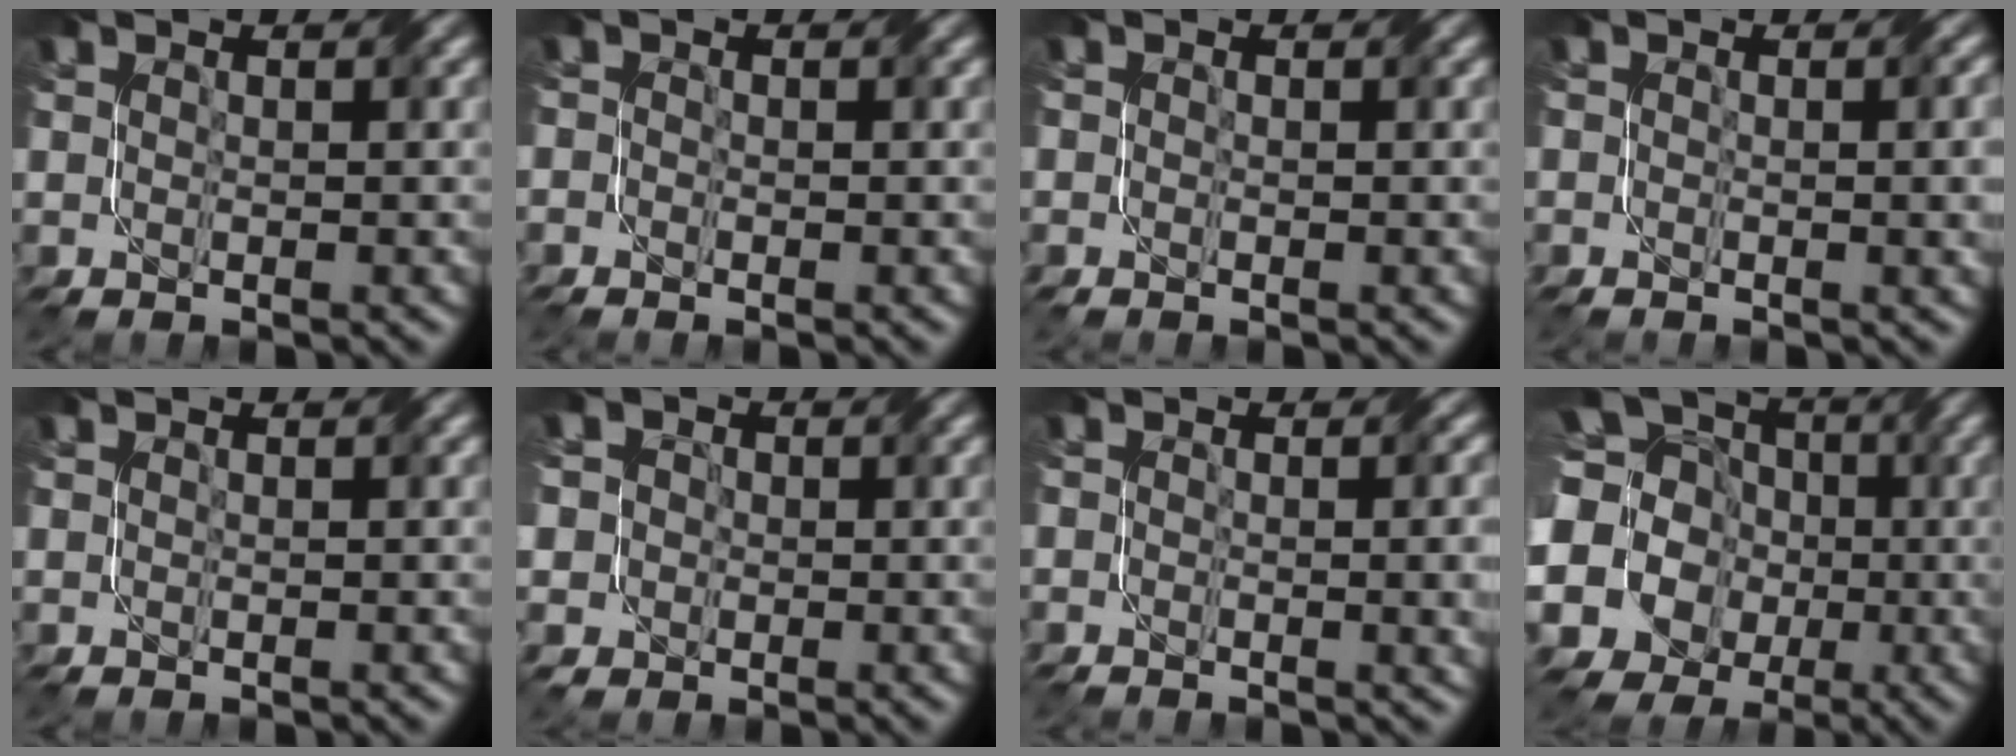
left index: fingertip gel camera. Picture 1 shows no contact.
{"total": 0.8, "force": [-0.7, 0.5, 0.2], "torque": [-0.005, -0.005, -0.015]}
{"total": 0.6, "force": [-0.3, 0.4, 0.2], "torque": [-0.005, -0.004, -0.007]}
{"total": 3.1, "force": [-0.4, 1.4, 2.8], "torque": [-0.023, 0.001, -0.006]}
{"total": 0.0}
{"total": 5.6, "force": [1.0, 5.2, 1.8], "torque": [-0.041, 0.031, -0.011]}
{"total": 4.6, "force": [-0.6, 2.3, 3.9], "torque": [-0.021, 0.002, -0.011]}
{"total": 19.6, "force": [1.0, 17.8, 8.3], "torque": [-0.215, 0.010, -0.030]}